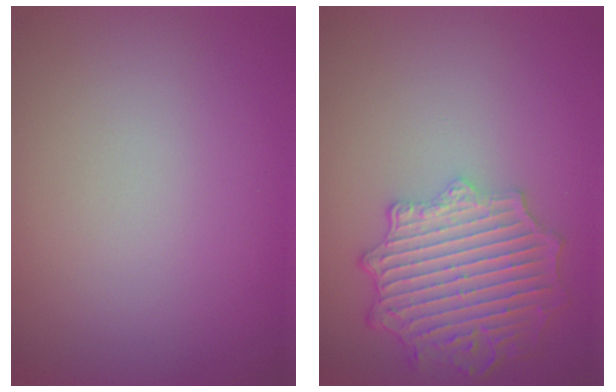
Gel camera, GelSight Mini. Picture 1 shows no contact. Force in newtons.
{"total": 6.4, "press": 5.6, "slide": 3.1}